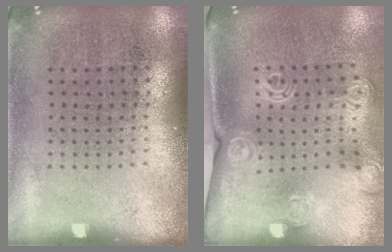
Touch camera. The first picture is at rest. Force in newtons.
{"total": 1.9, "press": 1.5, "slide": 1.3}